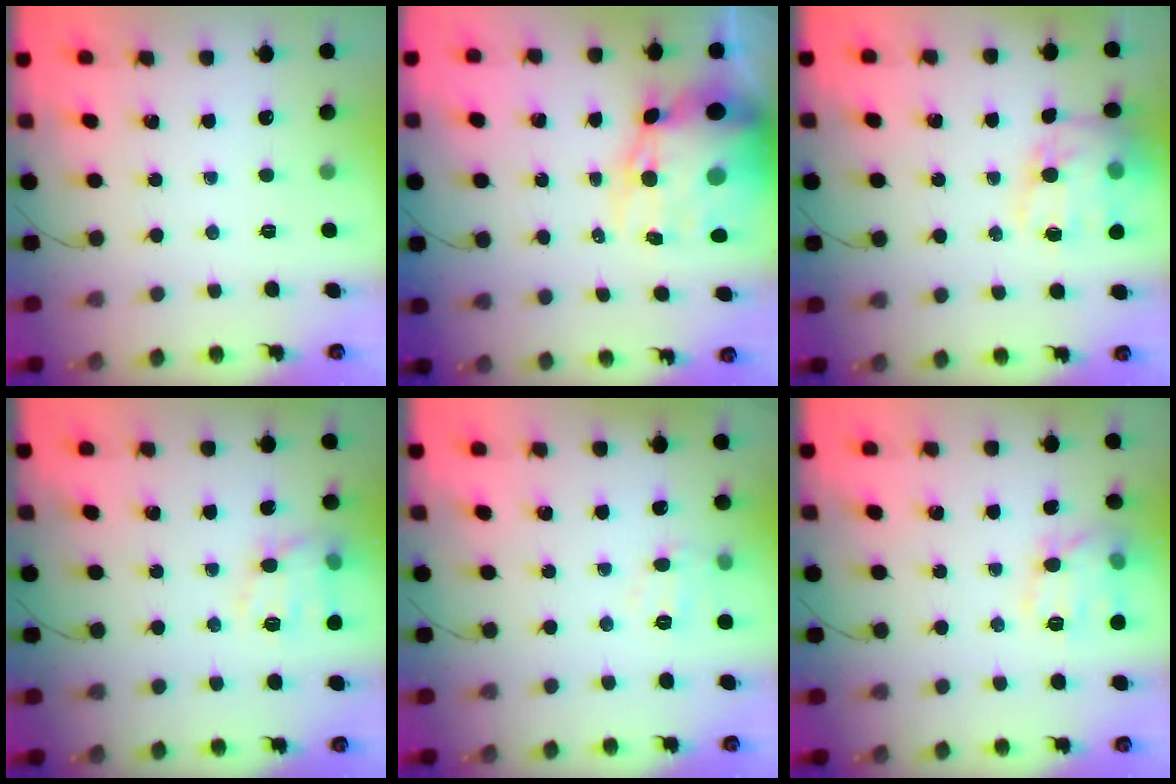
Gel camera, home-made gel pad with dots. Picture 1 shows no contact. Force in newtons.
{"total": 19.9, "press": 19.4, "slide": 4.6}
{"total": 13.4, "press": 13.2, "slide": 2.7}
{"total": 11.8, "press": 11.8, "slide": 0.2}
{"total": 6.5, "press": 6.4, "slide": 1.1}
{"total": 10.2, "press": 10.2, "slide": 0.1}